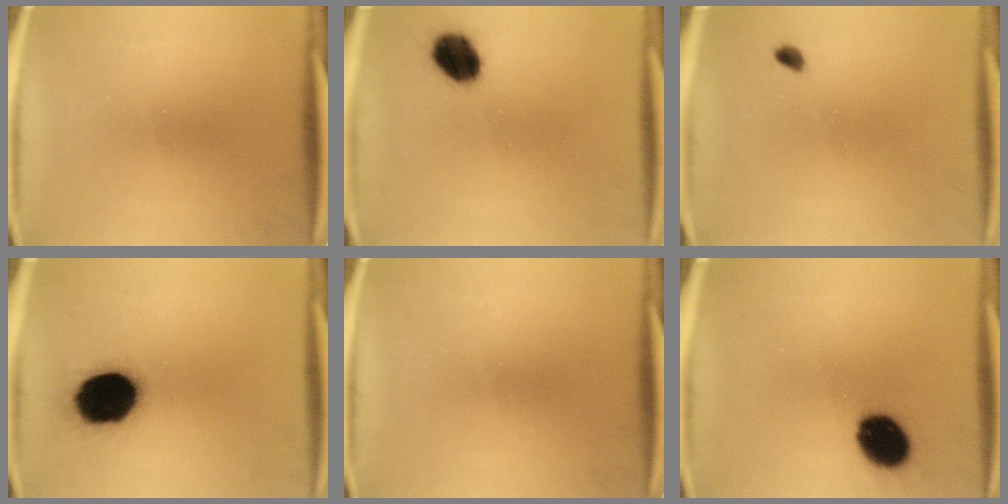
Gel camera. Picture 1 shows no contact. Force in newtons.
{"total": 8.6}
{"total": 1.4}
{"total": 19.4}
{"total": 0.0}
{"total": 11.8}